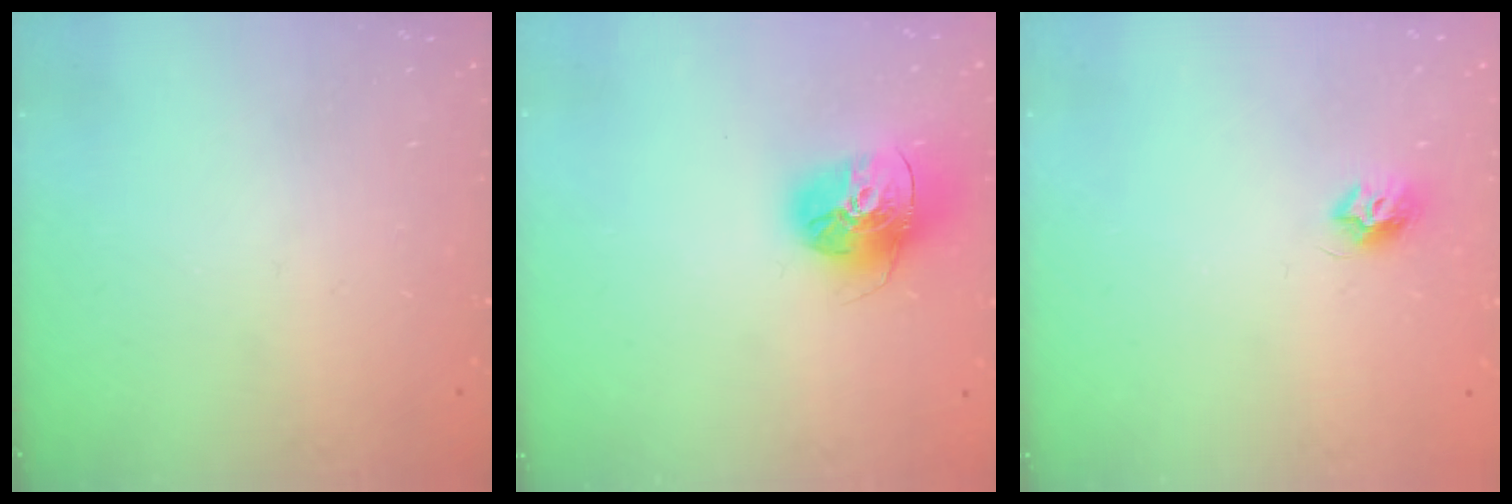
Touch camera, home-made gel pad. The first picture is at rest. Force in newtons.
{"total": 16.4, "press": 16.3, "slide": 1.8}
{"total": 7.1, "press": 7.0, "slide": 0.3}